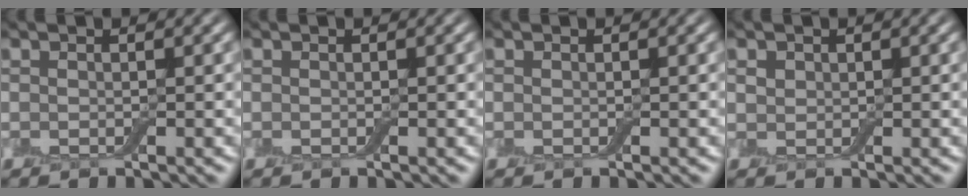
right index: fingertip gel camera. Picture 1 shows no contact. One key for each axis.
{"total": 0.0}
{"total": 0.0}
{"total": 0.7, "fx": 0.4, "fy": 0.6, "fz": 0.1, "tx": 0.001, "ty": 0.000, "tz": 0.008}